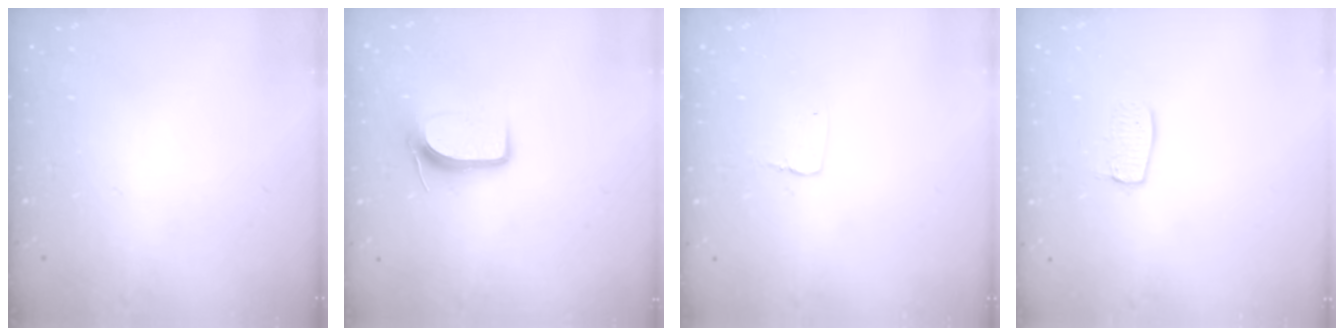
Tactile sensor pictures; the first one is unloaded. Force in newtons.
{"total": 8.0, "press": 8.0, "slide": 0.9}
{"total": 2.9, "press": 2.9, "slide": 0.2}
{"total": 7.1, "press": 7.1, "slide": 0.3}